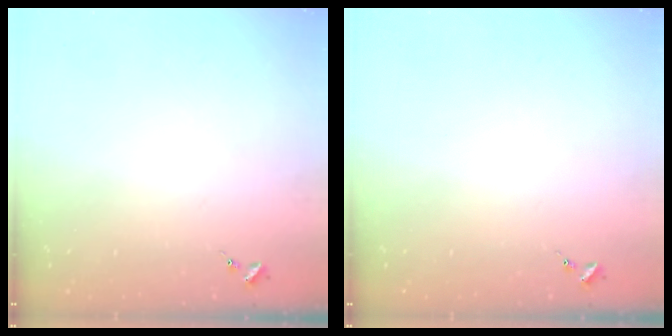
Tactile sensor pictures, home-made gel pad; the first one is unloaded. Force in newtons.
{"total": 0.0}